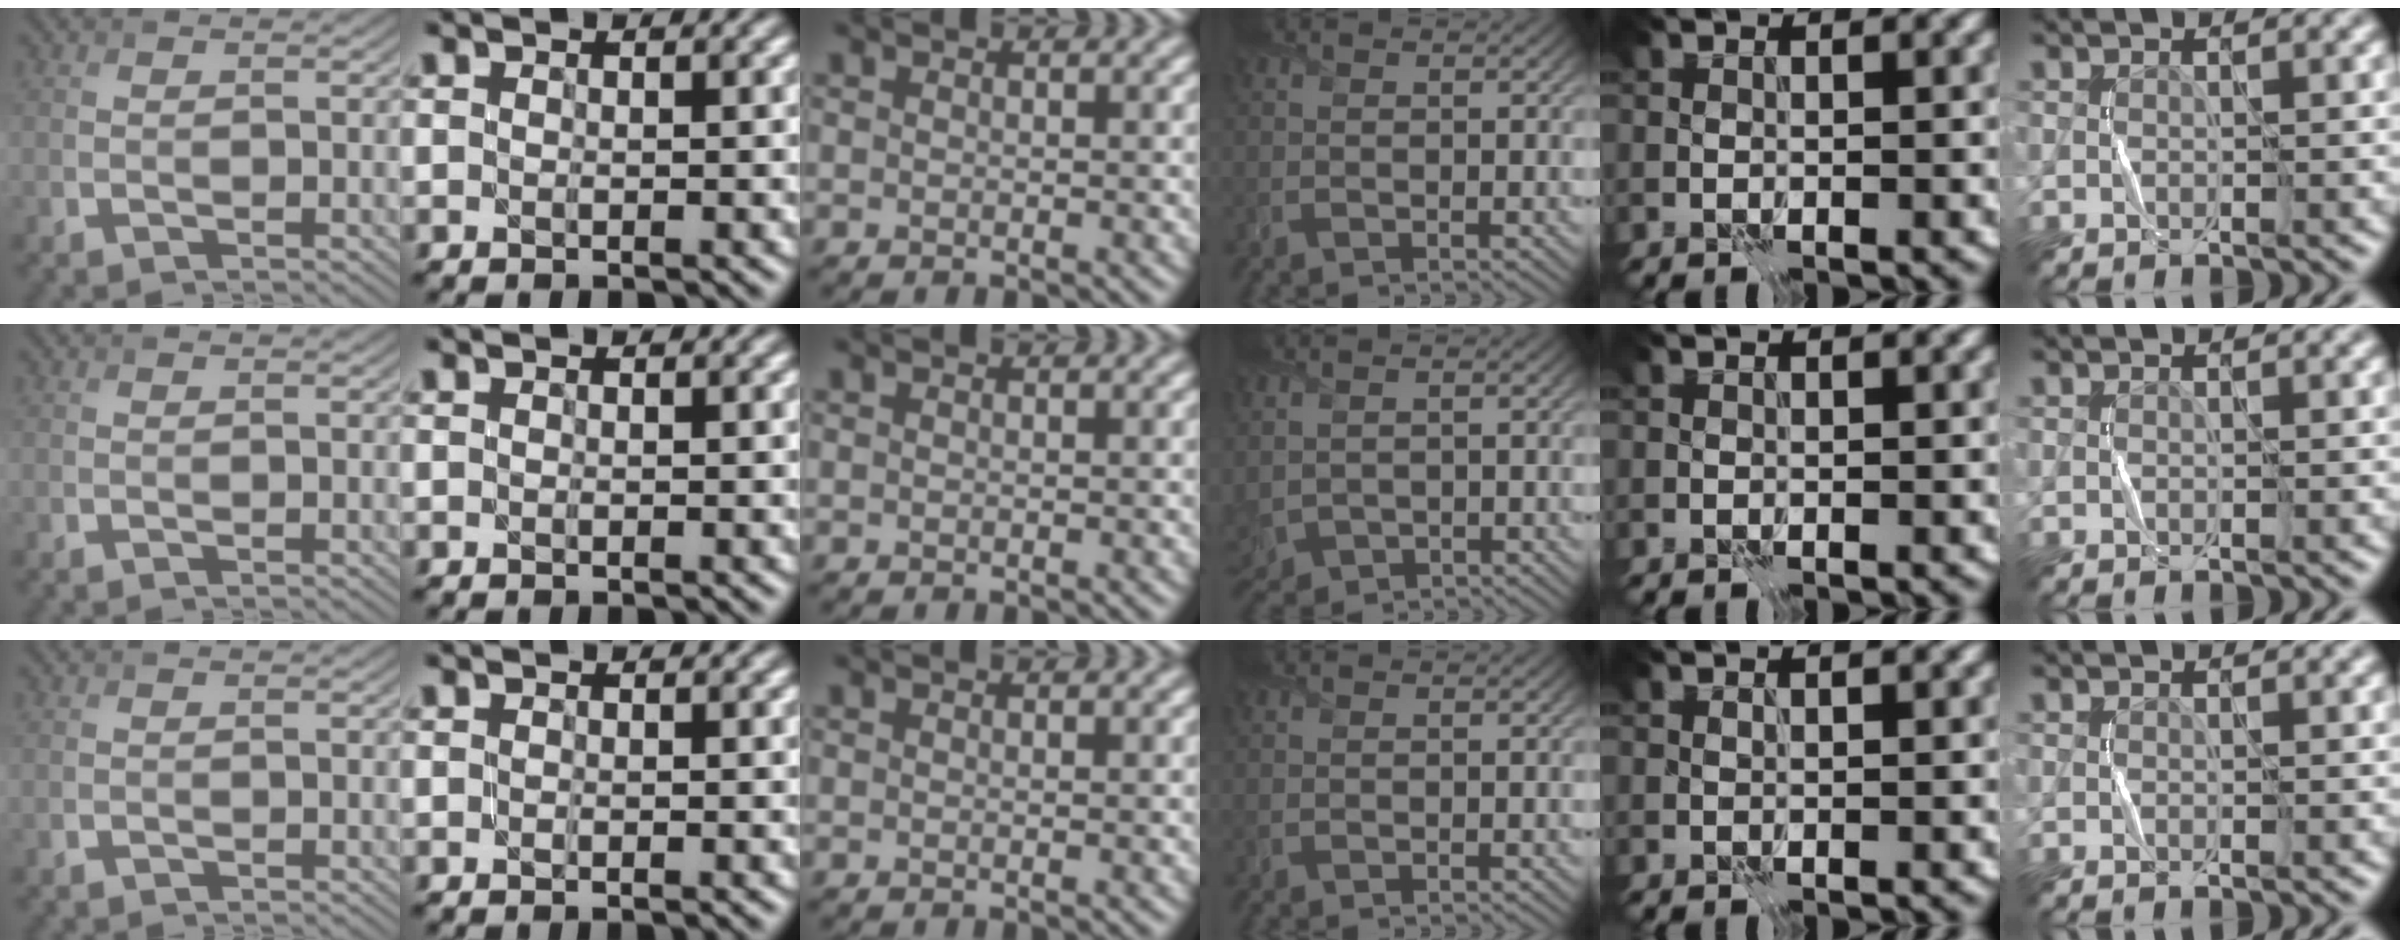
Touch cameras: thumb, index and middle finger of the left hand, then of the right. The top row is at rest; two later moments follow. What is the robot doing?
{"motion": "fold", "object": "shorts"}